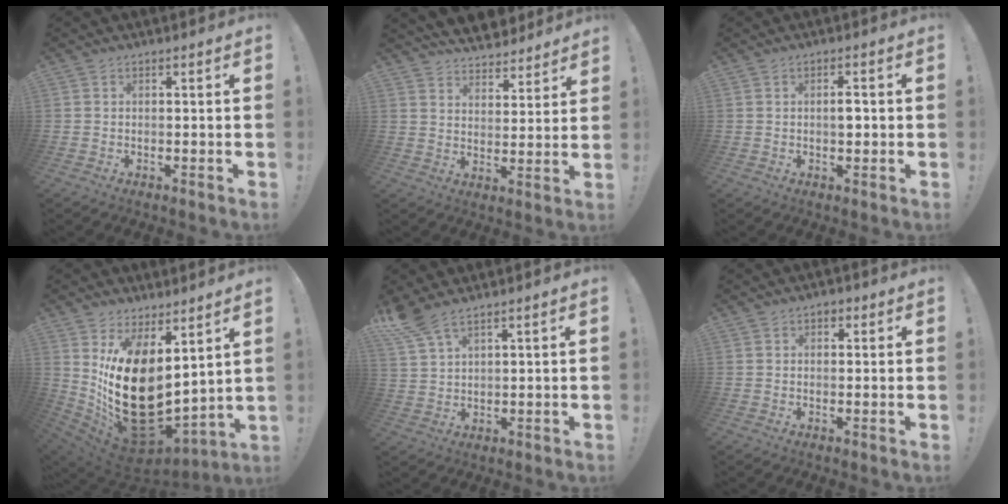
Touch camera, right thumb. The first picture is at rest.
{"total": 7.8, "force": [7.1, 3.0, 1.4], "torque": [-0.024, -0.055, 0.131]}
{"total": 2.6, "force": [0.0, 1.6, 2.1], "torque": [-0.024, 0.001, -0.004]}
{"total": 21.6, "force": [1.5, 12.9, 17.3], "torque": [-0.324, -0.036, 0.046]}
{"total": 6.0, "force": [4.9, 0.8, 3.4], "torque": [-0.071, -0.027, 0.091]}
{"total": 2.9, "force": [0.6, 1.9, 2.0], "torque": [-0.028, 0.007, 0.009]}